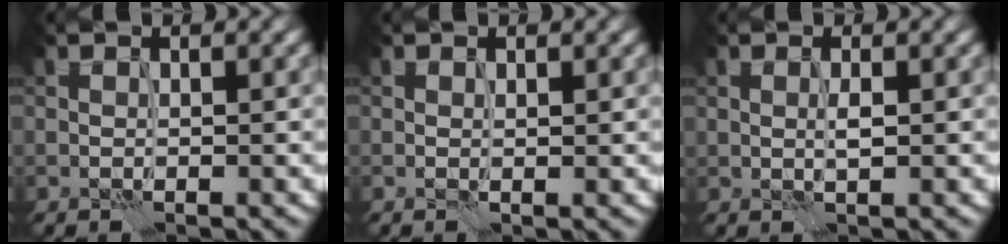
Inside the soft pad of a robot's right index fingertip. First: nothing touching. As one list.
[{"total": 0.0}, {"total": 0.8, "force": [0.0, 0.1, 0.8], "torque": [-0.015, -0.001, 0.002]}]